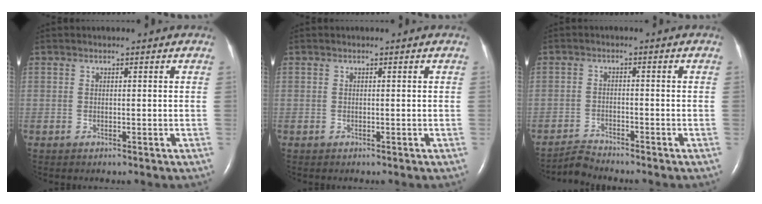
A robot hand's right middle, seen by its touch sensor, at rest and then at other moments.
{"total": 0.0}
{"total": 2.7, "force": [-2.6, -0.7, -0.5], "torque": [0.010, -0.021, -0.049]}